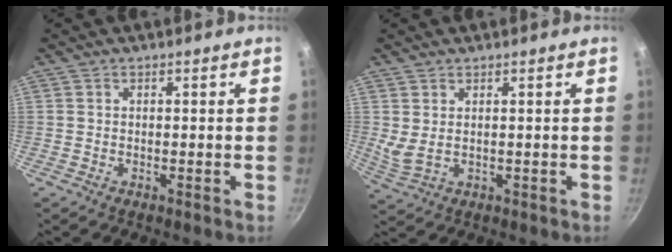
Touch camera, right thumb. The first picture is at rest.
{"total": 3.3, "force": [0.9, 1.7, 2.8], "torque": [-0.054, -0.009, 0.028]}